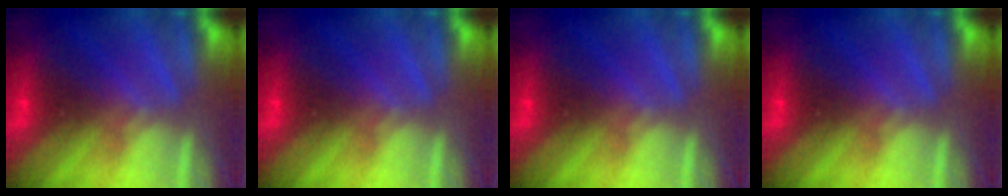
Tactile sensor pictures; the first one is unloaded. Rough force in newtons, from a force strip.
{"total": 0.0}
{"total": 0.0}
{"total": 0.0}